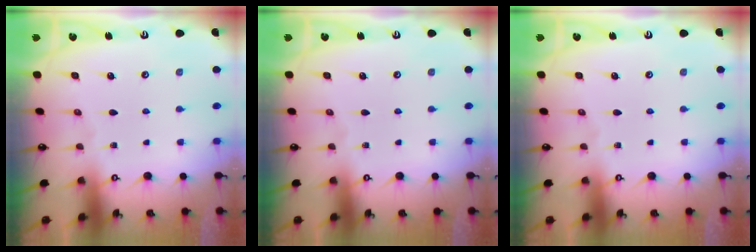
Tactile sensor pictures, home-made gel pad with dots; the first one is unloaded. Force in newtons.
{"total": 0.0}
{"total": 0.0}